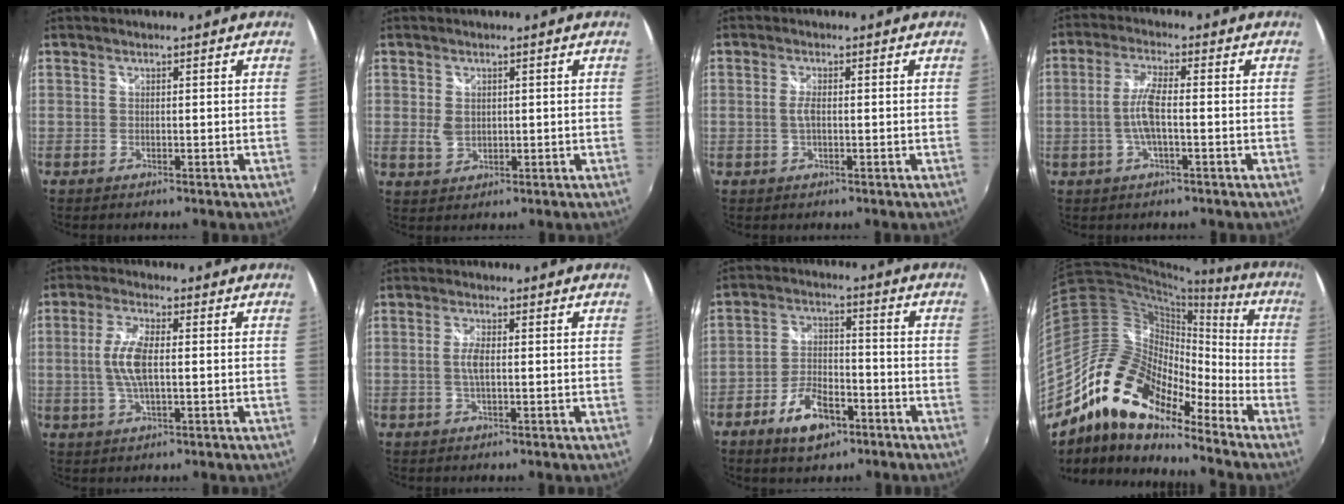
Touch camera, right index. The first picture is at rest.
{"total": 3.2, "force": [0.3, 2.5, 2.0], "torque": [-0.036, -0.001, 0.008]}
{"total": 2.8, "force": [-0.2, 1.0, 2.6], "torque": [-0.052, -0.001, -0.005]}
{"total": 6.0, "force": [-1.2, 1.1, 5.7], "torque": [-0.117, 0.002, -0.023]}
{"total": 7.2, "force": [0.0, 2.7, 6.7], "torque": [-0.138, 0.004, 0.001]}
{"total": 2.8, "force": [-0.1, 0.8, 2.7], "torque": [-0.054, -0.001, -0.004]}
{"total": 9.5, "force": [-5.6, 4.7, 6.1], "torque": [-0.126, 0.009, -0.093]}
{"total": 18.0, "force": [-13.1, 7.5, 9.7], "torque": [-0.169, -0.006, -0.252]}